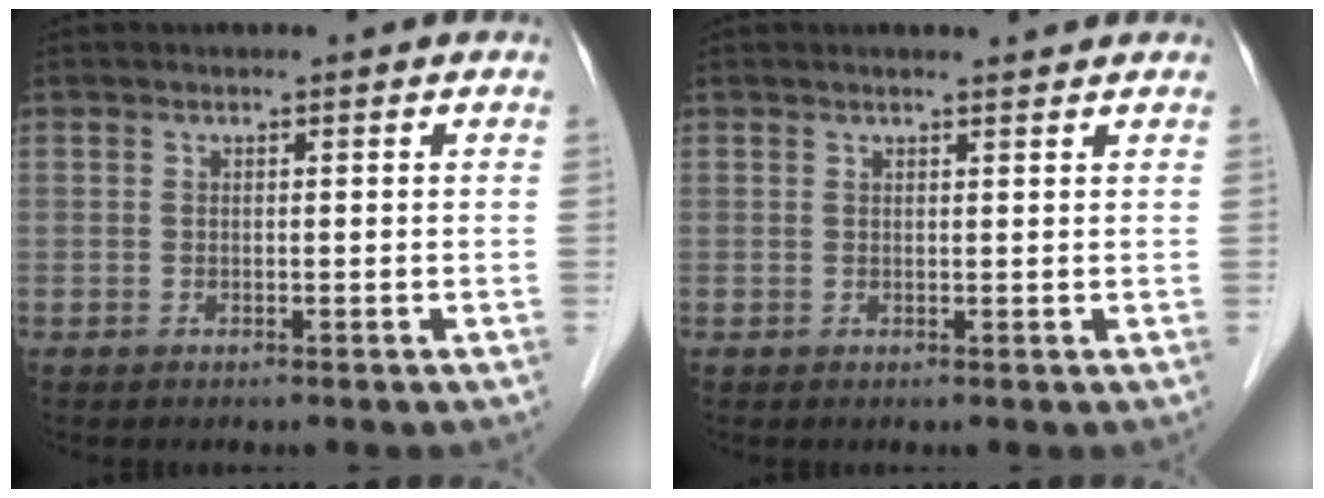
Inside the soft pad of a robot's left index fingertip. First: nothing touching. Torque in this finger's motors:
{"motor_torque": [0.15, -0.33, 0.05, -0.01]}